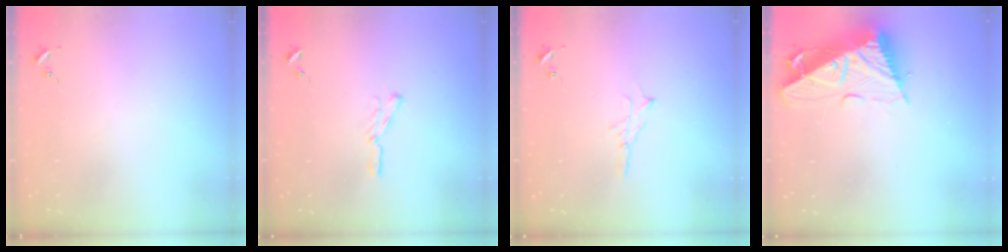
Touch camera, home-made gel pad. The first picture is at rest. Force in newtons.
{"total": 4.7, "press": 4.6, "slide": 0.6}
{"total": 4.7, "press": 4.7, "slide": 0.5}
{"total": 16.6, "press": 16.5, "slide": 1.5}